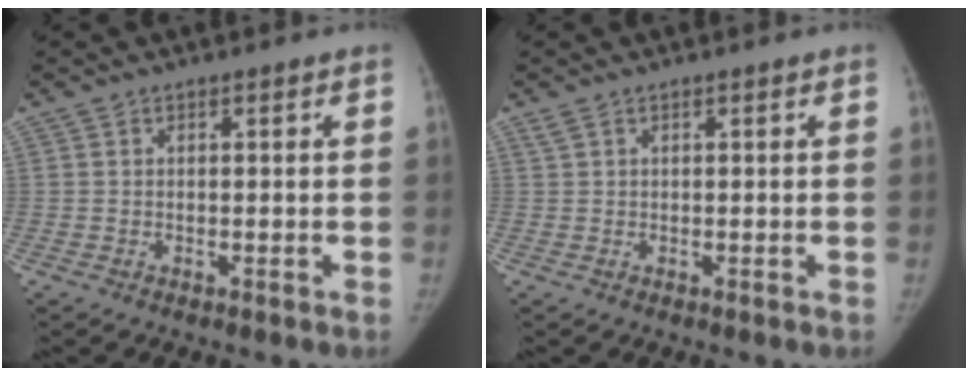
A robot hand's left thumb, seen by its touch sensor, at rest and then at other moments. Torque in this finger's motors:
{"motor_torque": [0.90, 0.91, -0.12, -0.22, 0.07]}